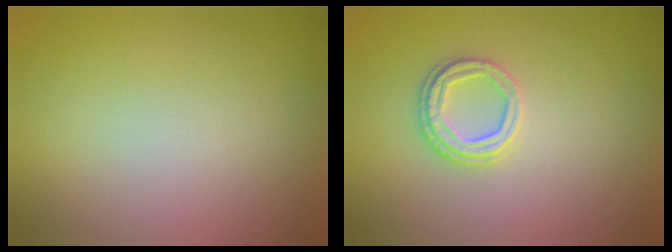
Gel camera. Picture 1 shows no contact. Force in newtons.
{"total": 2.6, "press": 2.4, "slide": 0.8}